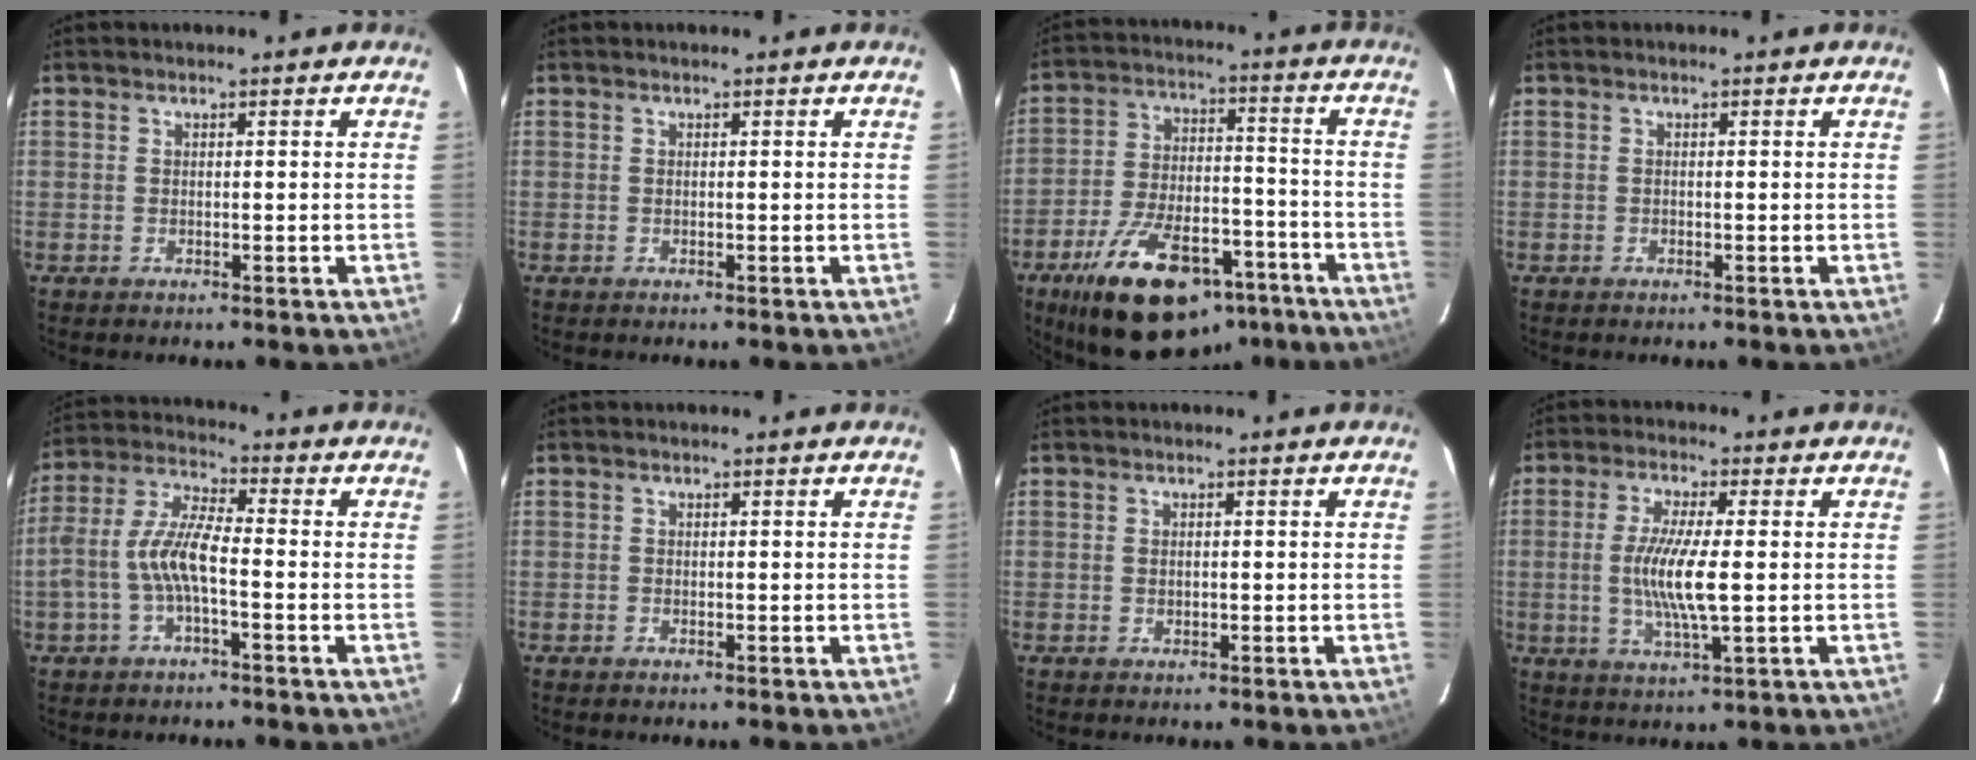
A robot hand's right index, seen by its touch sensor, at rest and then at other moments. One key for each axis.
{"total": 0.0}
{"total": 23.2, "fx": -15.2, "fy": 10.7, "fz": 13.9, "tx": -0.247, "ty": 0.000, "tz": -0.222}
{"total": 0.0}
{"total": 8.5, "fx": -2.4, "fy": 2.4, "fz": 7.9, "tx": -0.175, "ty": 0.011, "tz": -0.046}
{"total": 0.0}
{"total": 0.8, "fx": 0.0, "fy": 0.6, "fz": 0.4, "tx": -0.007, "ty": 0.000, "tz": 0.002}
{"total": 8.9, "fx": -0.4, "fy": 1.3, "fz": 8.8, "tx": -0.170, "ty": -0.011, "tz": -0.008}